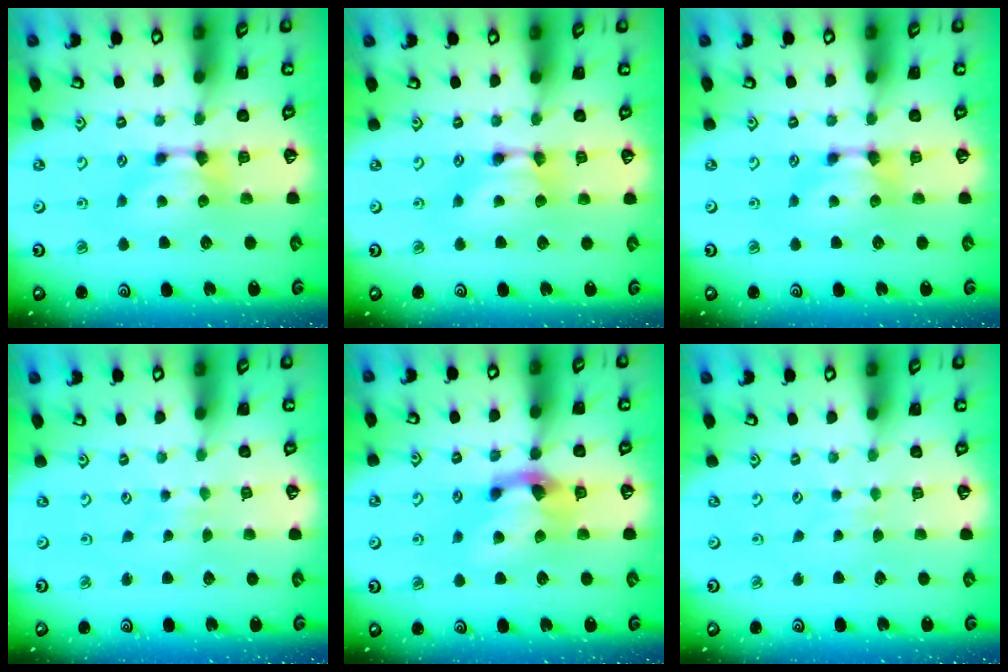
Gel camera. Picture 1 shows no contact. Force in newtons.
{"total": 1.7, "press": 1.7, "slide": 0.1}
{"total": 0.0}
{"total": 5.2, "press": 5.2, "slide": 0.2}
{"total": 2.8, "press": 2.3, "slide": 1.7}
{"total": 4.3, "press": 4.3, "slide": 0.3}